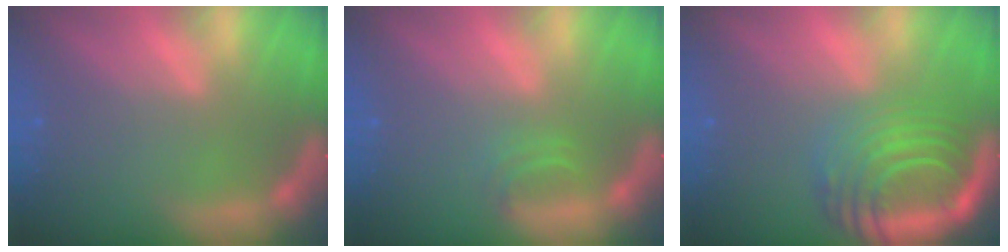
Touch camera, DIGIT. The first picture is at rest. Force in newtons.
{"total": 1.4}
{"total": 10.1}